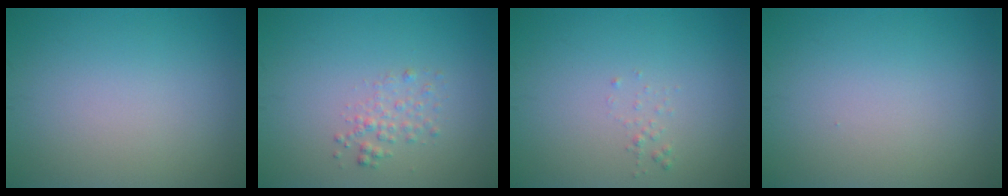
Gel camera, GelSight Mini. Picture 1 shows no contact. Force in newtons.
{"total": 1.5, "press": 1.5, "slide": 0.0}
{"total": 0.6, "press": 0.6, "slide": 0.1}
{"total": 0.0}